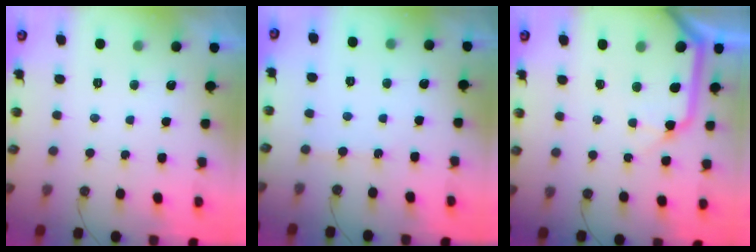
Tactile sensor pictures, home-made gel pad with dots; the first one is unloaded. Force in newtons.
{"total": 4.2, "press": 4.2, "slide": 0.6}
{"total": 12.1, "press": 12.0, "slide": 1.7}